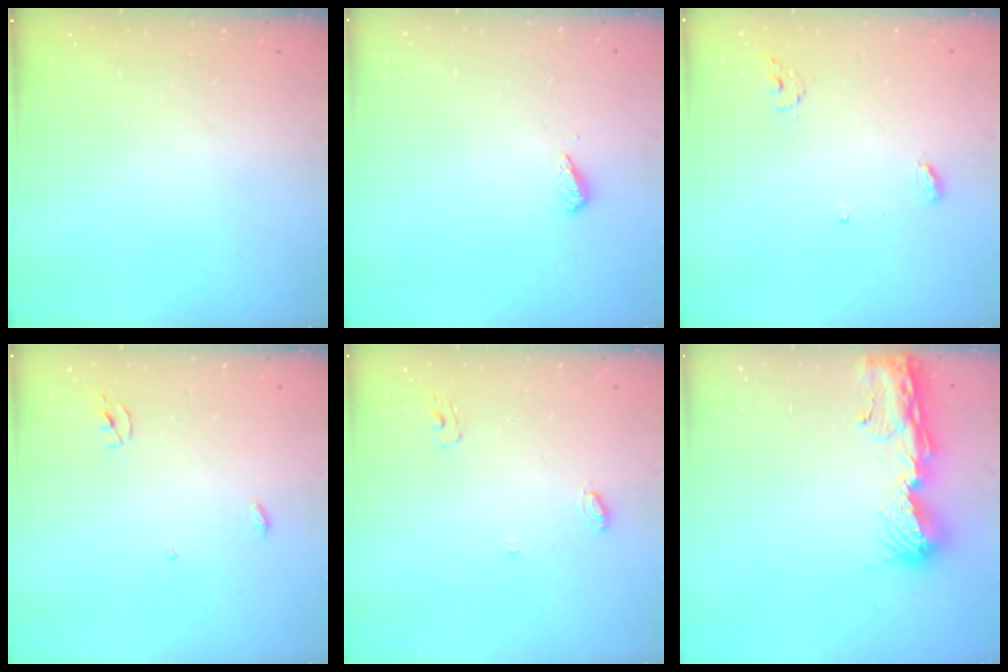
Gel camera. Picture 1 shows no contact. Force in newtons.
{"total": 2.9, "press": 2.9, "slide": 0.4}
{"total": 5.1, "press": 5.1, "slide": 0.4}
{"total": 2.5, "press": 2.5, "slide": 0.1}
{"total": 4.9, "press": 4.9, "slide": 0.3}
{"total": 12.9, "press": 12.9, "slide": 1.3}